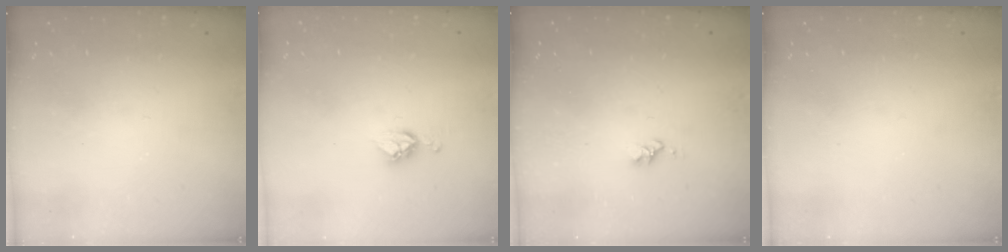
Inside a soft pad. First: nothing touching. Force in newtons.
{"total": 6.5, "press": 6.5, "slide": 0.4}
{"total": 2.8, "press": 2.8, "slide": 0.3}
{"total": 0.0}